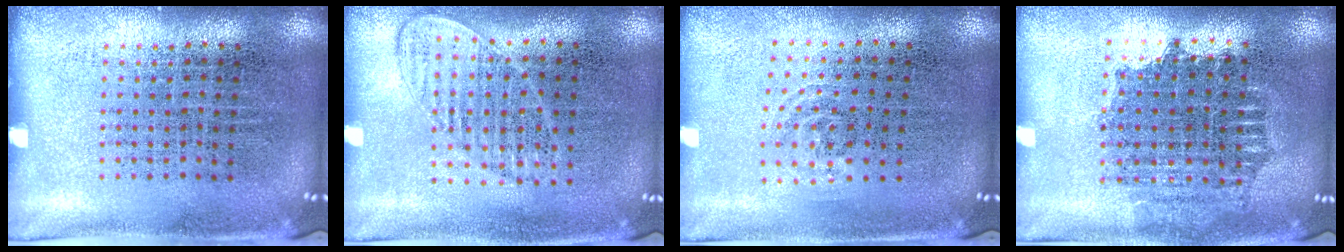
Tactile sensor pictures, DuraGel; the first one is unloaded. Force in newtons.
{"total": 1.0, "press": 1.0, "slide": 0.3}
{"total": 0.8, "press": 0.6, "slide": 0.6}
{"total": 1.6, "press": 1.3, "slide": 0.8}